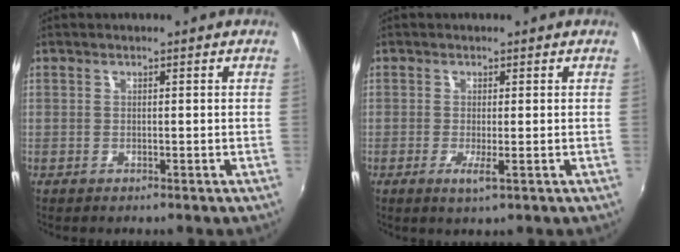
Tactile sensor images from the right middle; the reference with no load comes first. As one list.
[{"total": 2.3, "force": [-0.6, -0.2, 2.2], "torque": [-0.045, -0.008, -0.010]}]